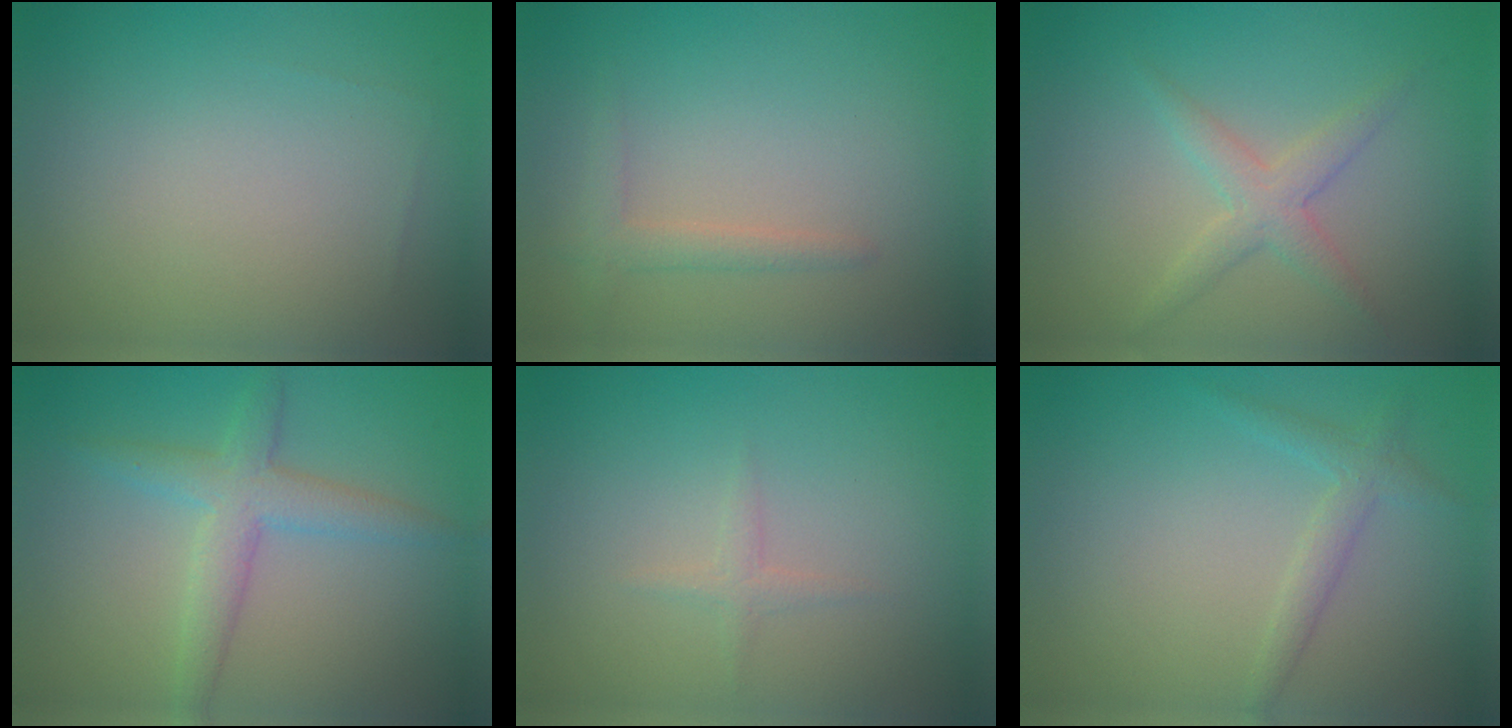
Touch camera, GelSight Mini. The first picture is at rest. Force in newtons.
{"total": 1.6, "press": 1.6, "slide": 0.1}
{"total": 2.4, "press": 2.4, "slide": 0.1}
{"total": 3.7, "press": 3.7, "slide": 0.0}
{"total": 0.9, "press": 0.9, "slide": 0.0}
{"total": 1.9, "press": 1.9, "slide": 0.2}